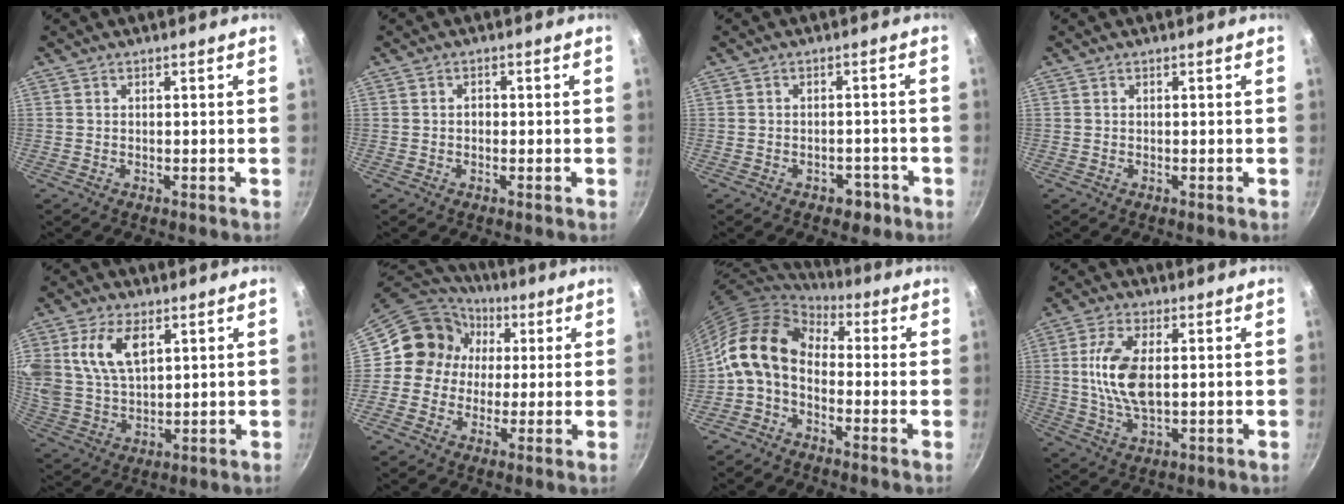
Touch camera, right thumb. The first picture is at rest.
{"total": 1.1, "force": [-0.2, 0.9, 0.7], "torque": [-0.004, 0.004, -0.006]}
{"total": 3.1, "force": [-2.0, 2.0, 1.3], "torque": [-0.003, 0.017, -0.022]}
{"total": 0.0}
{"total": 13.4, "force": [4.9, 7.8, 9.7], "torque": [-0.188, -0.007, 0.106]}
{"total": 14.2, "force": [1.7, 13.0, 5.4], "torque": [-0.073, 0.034, 0.026]}
{"total": 11.9, "force": [-1.8, 8.2, 8.5], "torque": [-0.155, 0.053, -0.053]}
{"total": 11.1, "force": [1.0, 5.5, 9.6], "torque": [-0.199, -0.003, 0.023]}